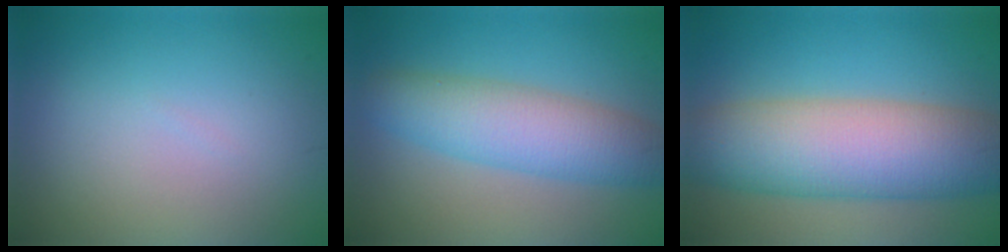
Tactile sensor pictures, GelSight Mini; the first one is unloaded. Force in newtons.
{"total": 6.4, "press": 6.4, "slide": 0.2}
{"total": 11.3, "press": 11.2, "slide": 0.4}